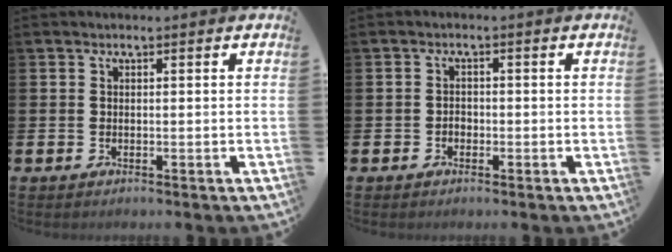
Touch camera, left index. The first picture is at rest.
{"total": 1.3, "force": [-0.6, 1.0, 0.5], "torque": [-0.007, 0.001, -0.014]}